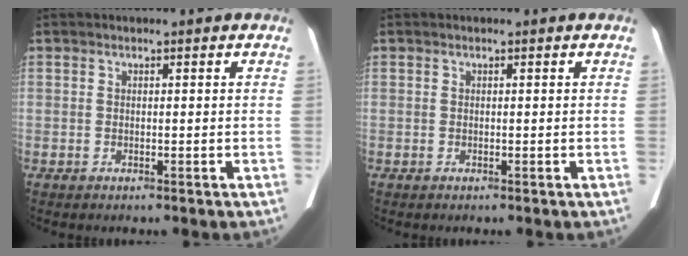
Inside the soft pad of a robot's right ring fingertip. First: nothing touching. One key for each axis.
{"total": 0.0}